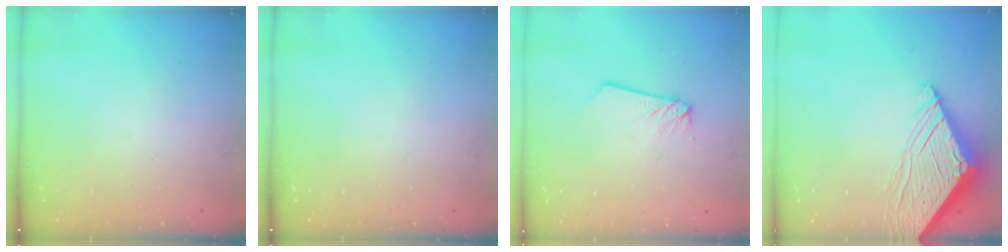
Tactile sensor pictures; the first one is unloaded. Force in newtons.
{"total": 0.0}
{"total": 2.5, "press": 2.5, "slide": 0.3}
{"total": 9.7, "press": 9.6, "slide": 1.0}